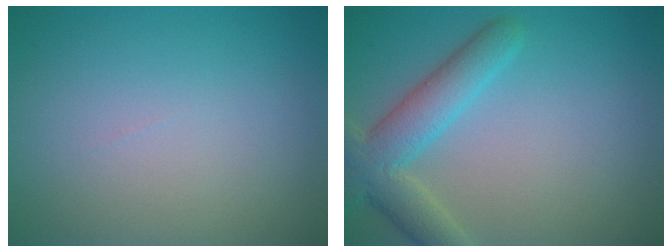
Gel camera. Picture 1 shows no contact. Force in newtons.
{"total": 5.1, "press": 5.1, "slide": 0.2}